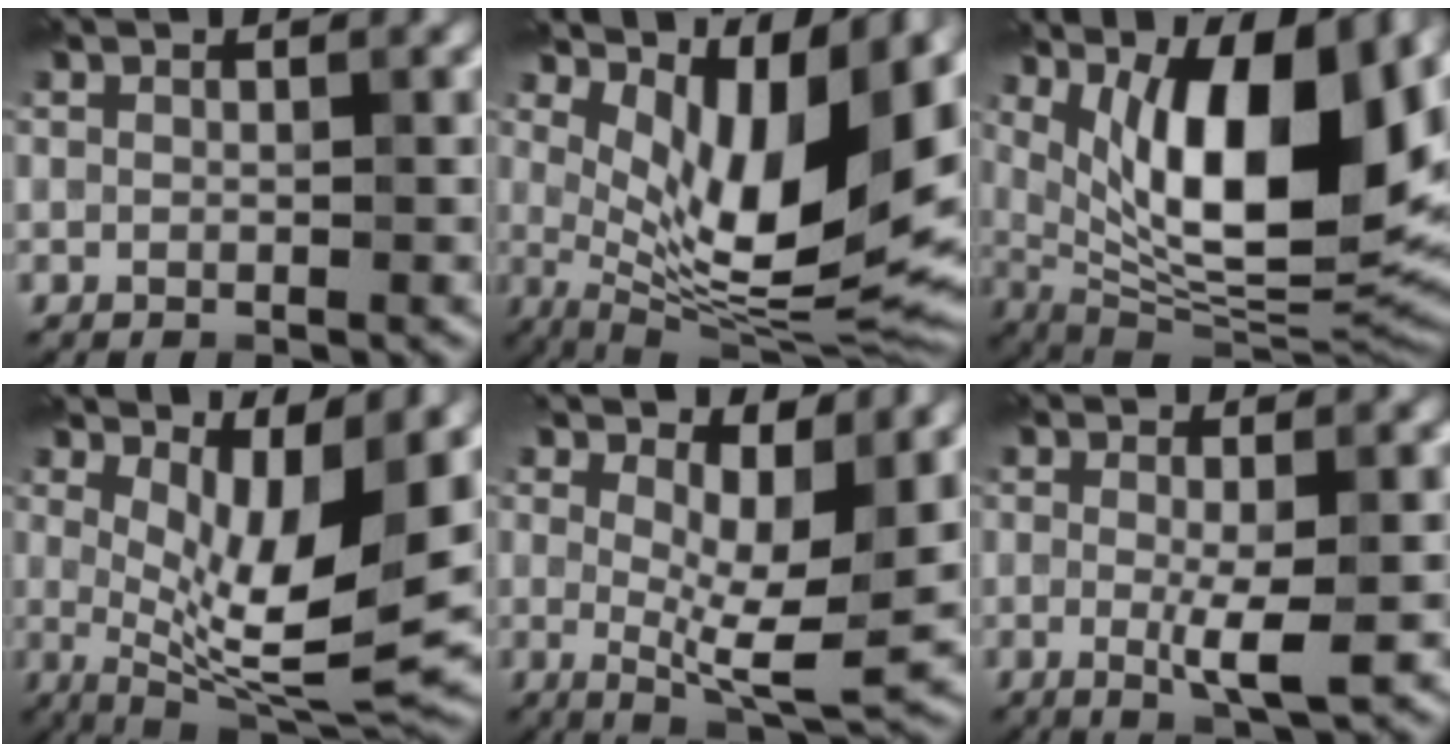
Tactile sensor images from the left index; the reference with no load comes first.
{"total": 11.9, "force": [3.3, 3.8, 10.8], "torque": [-0.176, -0.017, 0.065]}
{"total": 14.3, "force": [4.3, 5.2, 12.6], "torque": [-0.179, -0.018, 0.074]}
{"total": 9.6, "force": [1.9, 2.8, 9.0], "torque": [-0.148, -0.016, 0.037]}
{"total": 7.0, "force": [1.4, 2.4, 6.4], "torque": [-0.105, -0.015, 0.025]}
{"total": 3.2, "force": [-0.3, 0.4, 3.2], "torque": [-0.058, -0.012, -0.003]}